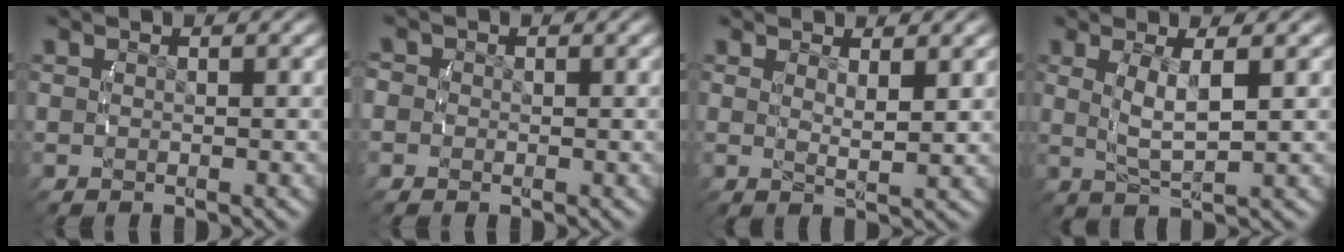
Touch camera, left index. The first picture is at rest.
{"total": 2.8, "force": [-0.1, 2.7, 0.7], "torque": [-0.029, 0.002, -0.015]}
{"total": 1.8, "force": [1.1, 0.2, 1.4], "torque": [-0.025, -0.008, 0.017]}
{"total": 3.6, "force": [0.3, 1.2, 3.4], "torque": [-0.069, -0.007, 0.007]}